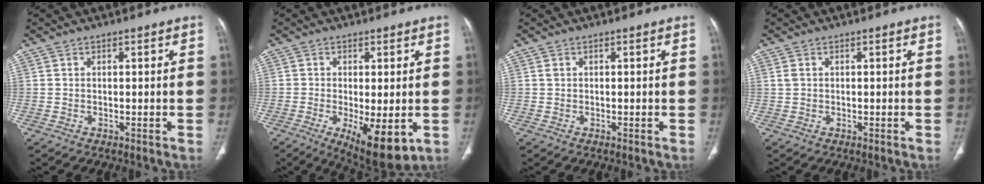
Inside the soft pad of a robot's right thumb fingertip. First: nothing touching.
{"total": 11.3, "force": [-3.3, 4.1, 10.0], "torque": [-0.150, -0.021, -0.039]}
{"total": 0.5, "force": [0.2, 0.4, 0.3], "torque": [-0.004, 0.005, 0.006]}
{"total": 1.3, "force": [0.4, 1.0, 0.8], "torque": [-0.018, 0.004, 0.013]}